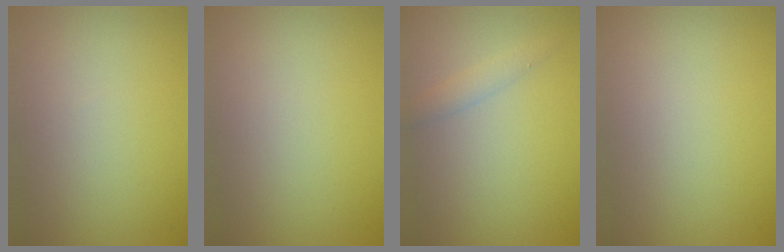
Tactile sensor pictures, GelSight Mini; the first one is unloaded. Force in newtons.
{"total": 0.0}
{"total": 1.4, "press": 1.4, "slide": 0.0}
{"total": 0.0}